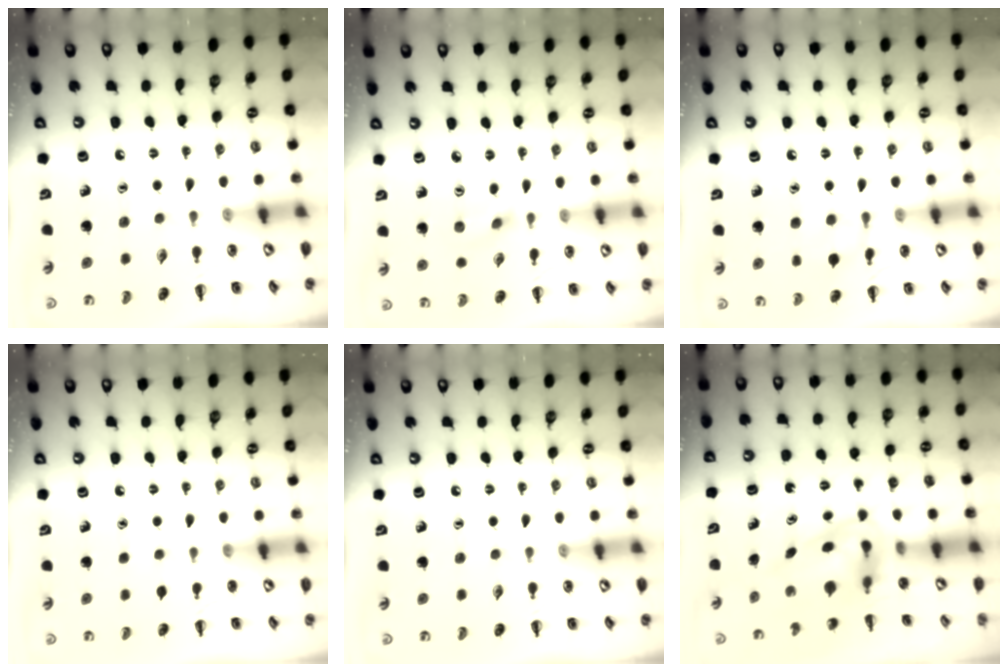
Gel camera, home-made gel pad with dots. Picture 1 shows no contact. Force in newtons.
{"total": 2.8, "press": 2.6, "slide": 1.0}
{"total": 7.9, "press": 7.6, "slide": 2.3}
{"total": 0.0}
{"total": 0.0}
{"total": 4.0, "press": 3.9, "slide": 0.7}